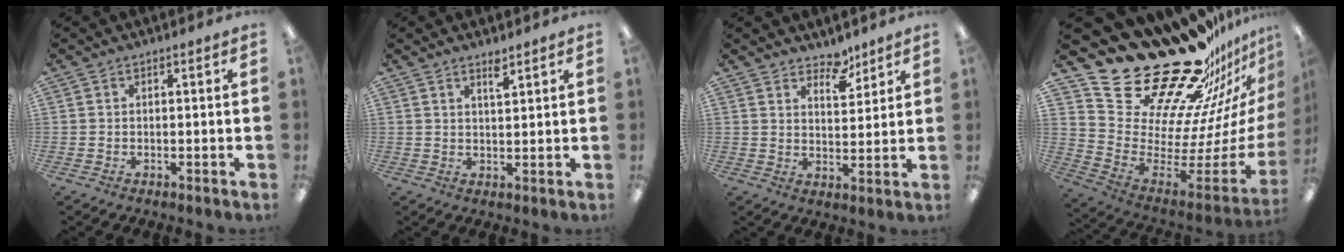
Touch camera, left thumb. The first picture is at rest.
{"total": 2.6, "force": [2.3, 0.4, 1.2], "torque": [-0.020, -0.006, 0.040]}
{"total": 6.0, "force": [5.3, 2.5, 1.3], "torque": [-0.007, -0.036, 0.095]}
{"total": 31.9, "force": [25.2, 13.9, 13.7], "torque": [-0.153, -0.229, 0.487]}